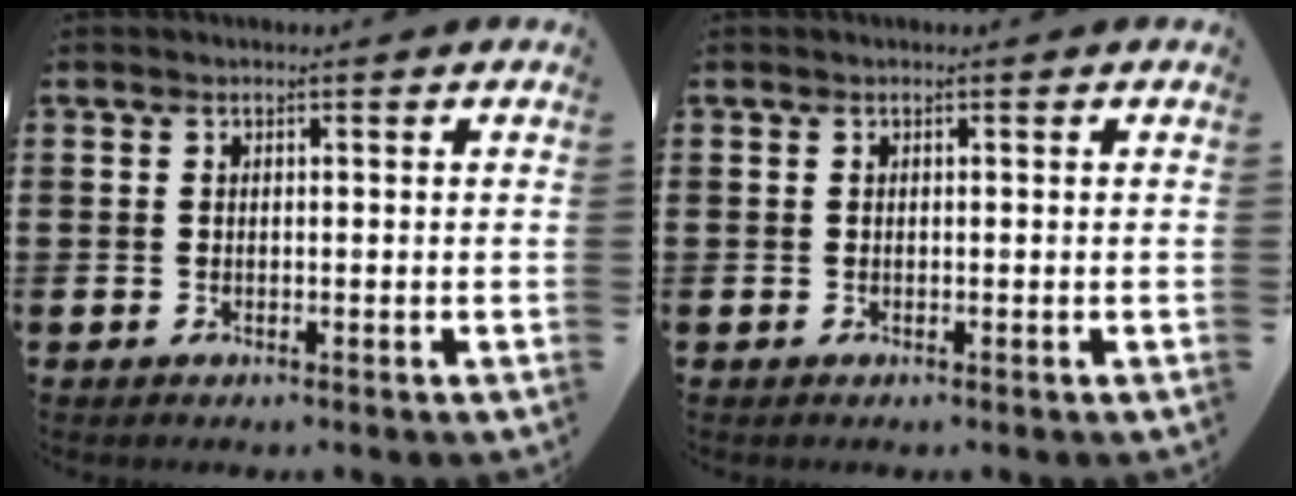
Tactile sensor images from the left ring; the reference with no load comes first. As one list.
[{"total": 0.0}]